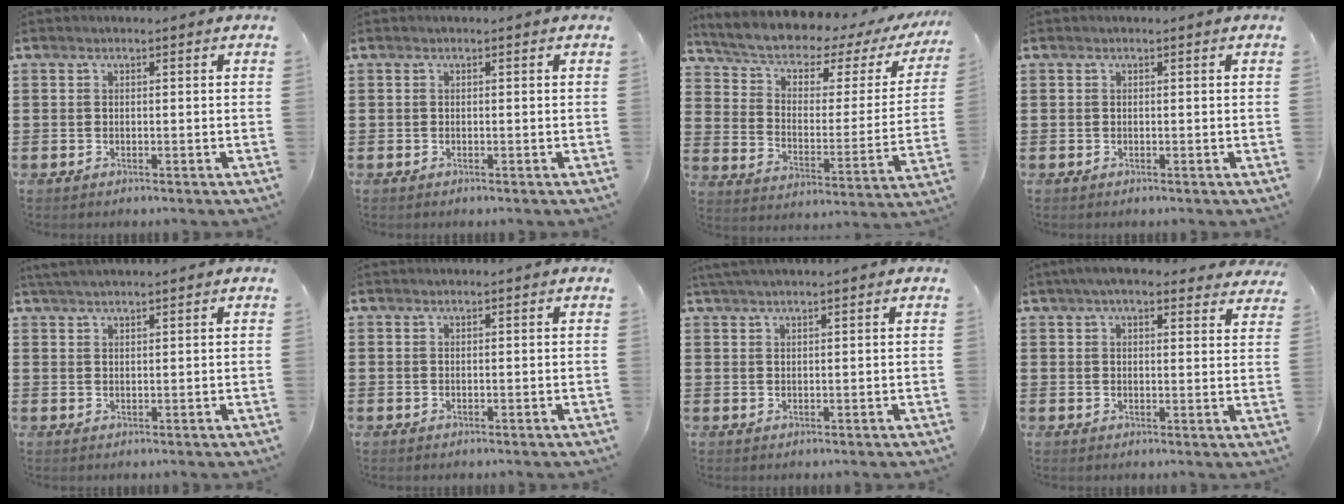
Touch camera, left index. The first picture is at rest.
{"total": 0.0}
{"total": 4.7, "force": [3.3, 2.2, 2.6], "torque": [-0.071, -0.029, 0.052]}
{"total": 0.0}
{"total": 2.0, "force": [1.9, -0.1, 0.7], "torque": [-0.017, 0.001, 0.037]}
{"total": 0.0}
{"total": 1.6, "force": [1.4, -0.2, 0.7], "torque": [-0.016, 0.001, 0.028]}
{"total": 5.1, "force": [4.4, 0.9, 2.6], "torque": [-0.062, -0.005, 0.081]}